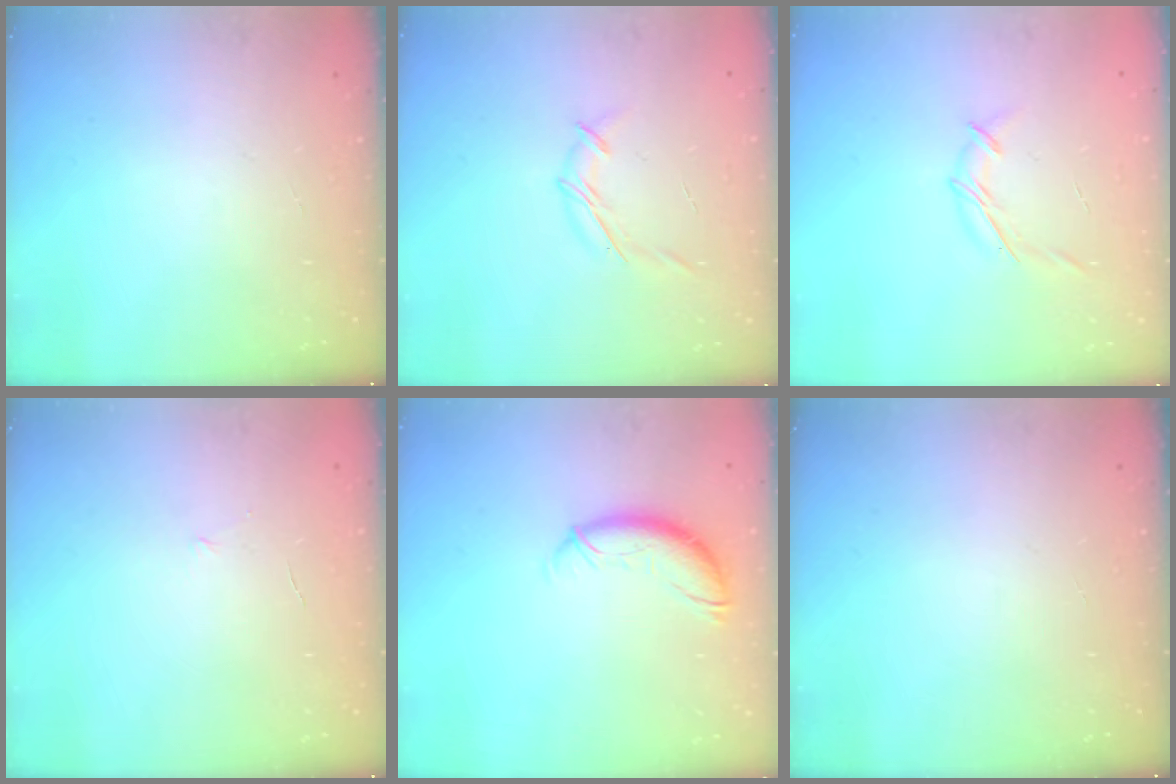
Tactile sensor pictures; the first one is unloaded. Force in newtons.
{"total": 6.8, "press": 6.7, "slide": 0.9}
{"total": 6.8, "press": 6.7, "slide": 0.9}
{"total": 3.6, "press": 3.5, "slide": 0.9}
{"total": 10.5, "press": 10.5, "slide": 0.7}
{"total": 0.0}